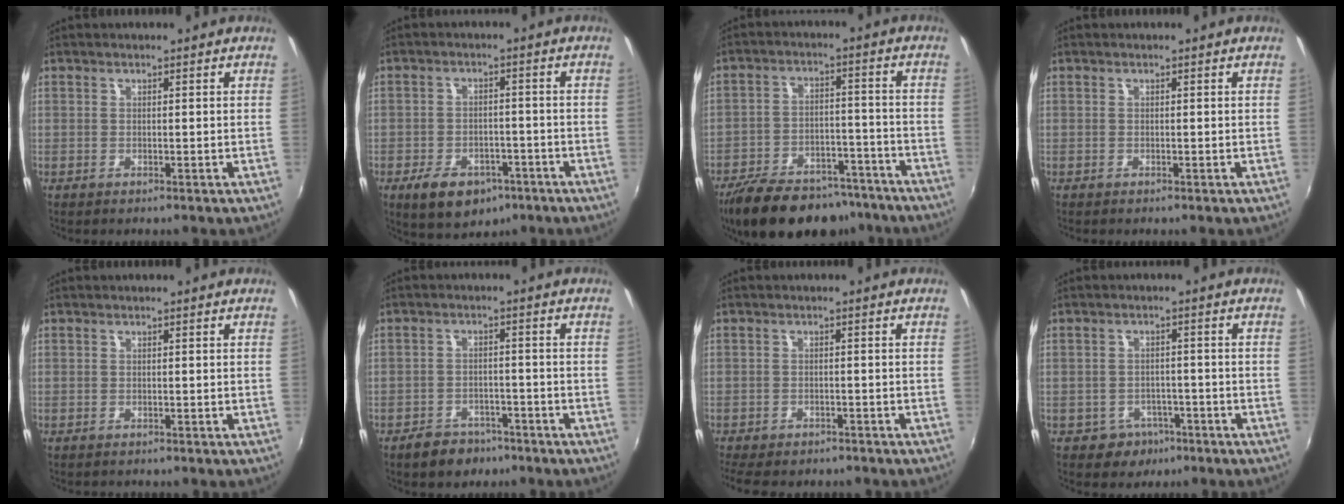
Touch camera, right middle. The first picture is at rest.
{"total": 10.5, "force": [-6.2, 6.5, 5.4], "torque": [-0.126, -0.004, -0.083]}
{"total": 21.0, "force": [-16.7, 8.7, 9.3], "torque": [-0.189, 0.002, -0.236]}
{"total": 0.0}
{"total": 0.6, "force": [-0.5, 0.2, 0.1], "torque": [-0.005, 0.000, -0.007]}
{"total": 6.4, "force": [-4.8, 3.8, 1.9], "torque": [-0.054, 0.010, -0.064]}
{"total": 8.5, "force": [-7.1, 2.9, 3.6], "torque": [-0.089, -0.026, -0.107]}
{"total": 5.0, "force": [-3.0, 4.0, 0.9], "torque": [-0.031, 0.007, -0.035]}